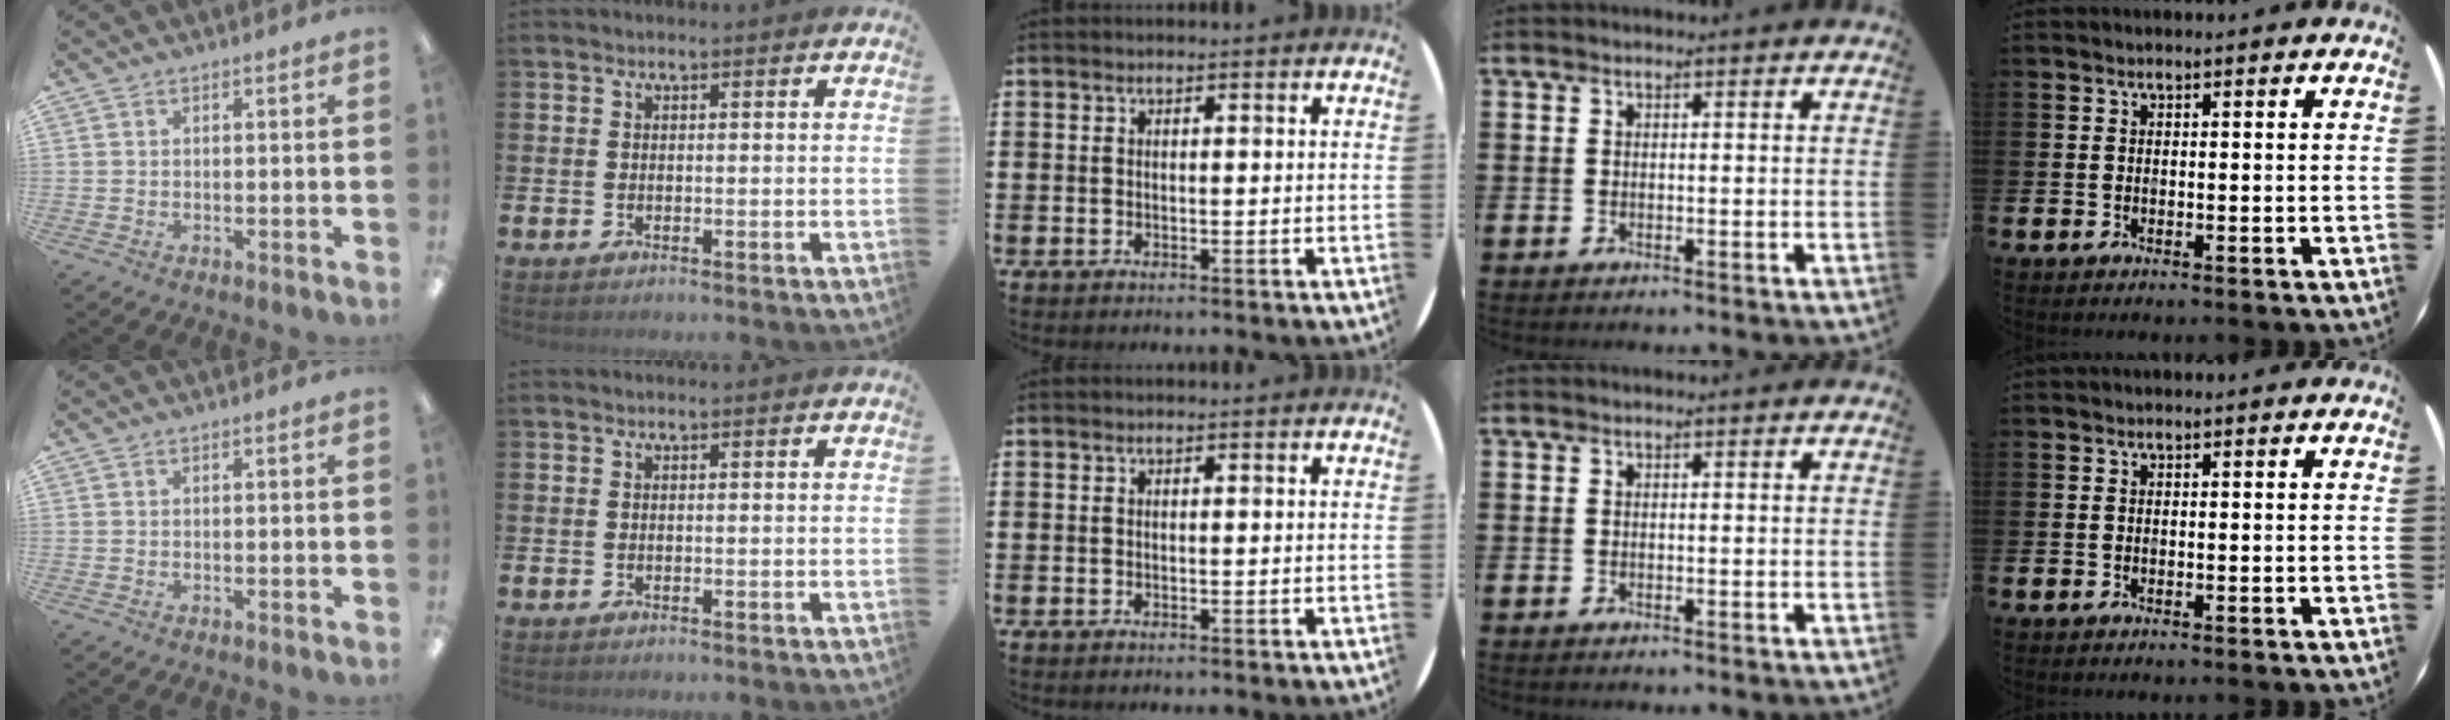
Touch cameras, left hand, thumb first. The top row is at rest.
{}